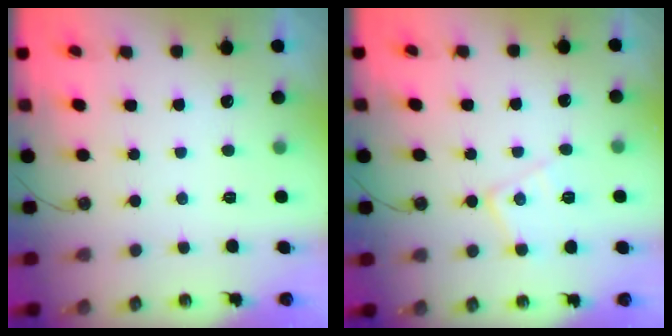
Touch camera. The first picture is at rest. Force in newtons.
{"total": 10.6, "press": 10.6, "slide": 0.7}